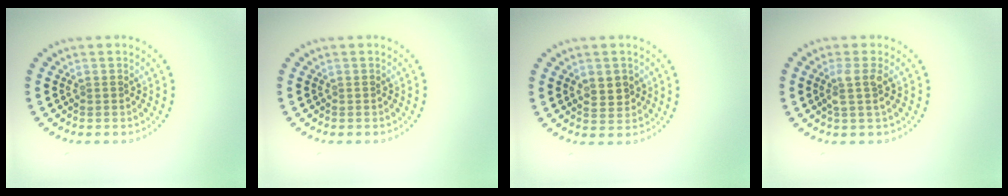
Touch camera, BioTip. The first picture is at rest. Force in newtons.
{"total": 0.0}
{"total": 1.9, "press": 1.7, "slide": 0.6}
{"total": 1.9, "press": 1.5, "slide": 1.1}